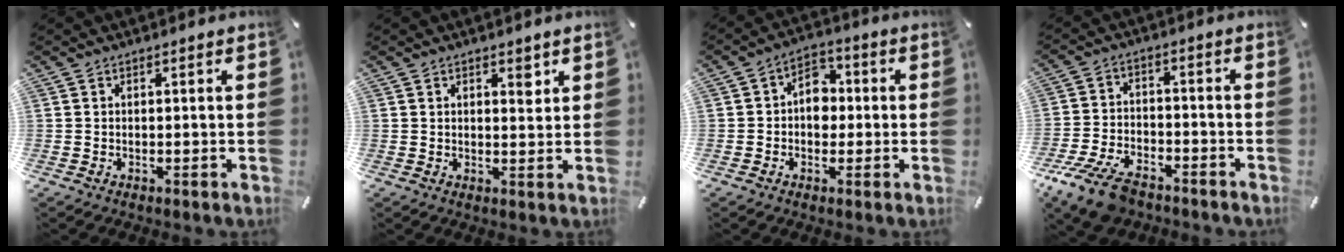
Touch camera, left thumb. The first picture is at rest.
{"total": 3.1, "force": [1.6, 1.8, 2.0], "torque": [-0.010, -0.009, 0.021]}
{"total": 6.6, "force": [-0.8, 5.5, 3.6], "torque": [-0.050, 0.014, -0.018]}
{"total": 11.2, "force": [-7.9, 5.4, 5.8], "torque": [-0.115, 0.040, -0.149]}